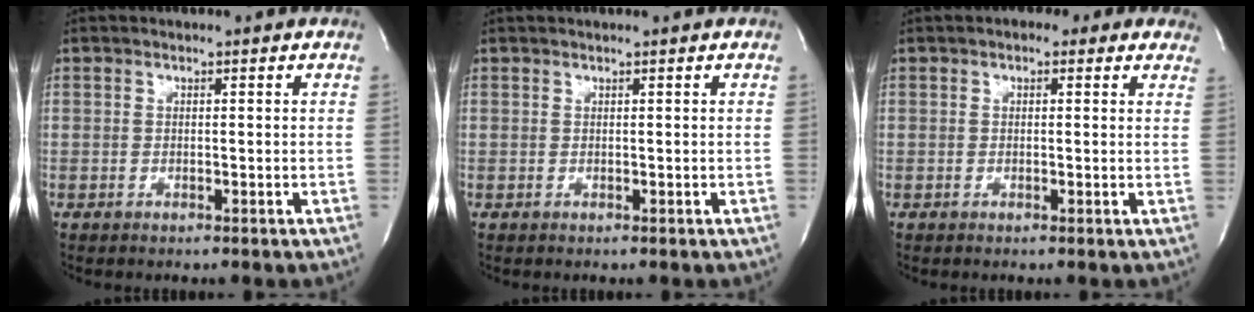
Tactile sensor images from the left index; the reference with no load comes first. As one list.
[{"total": 0.9, "force": [0.8, -0.1, 0.4], "torque": [-0.007, 0.014, 0.014]}, {"total": 4.6, "force": [2.8, 2.4, 2.7], "torque": [-0.020, 0.018, 0.025]}]